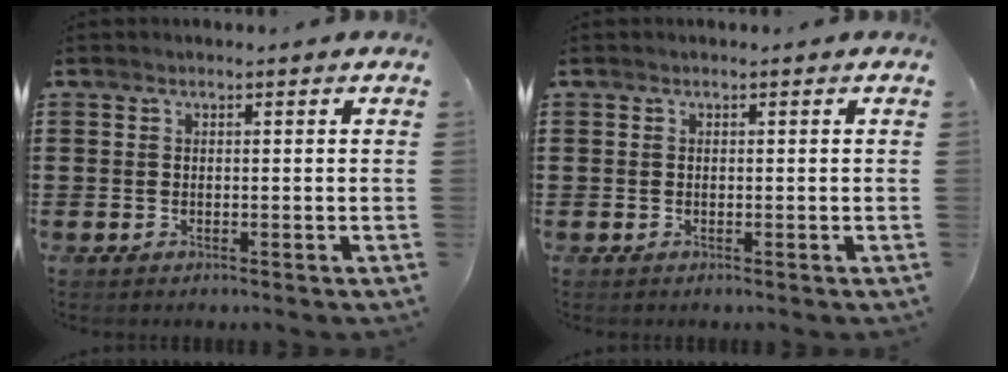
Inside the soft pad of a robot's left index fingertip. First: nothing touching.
{"total": 0.0}